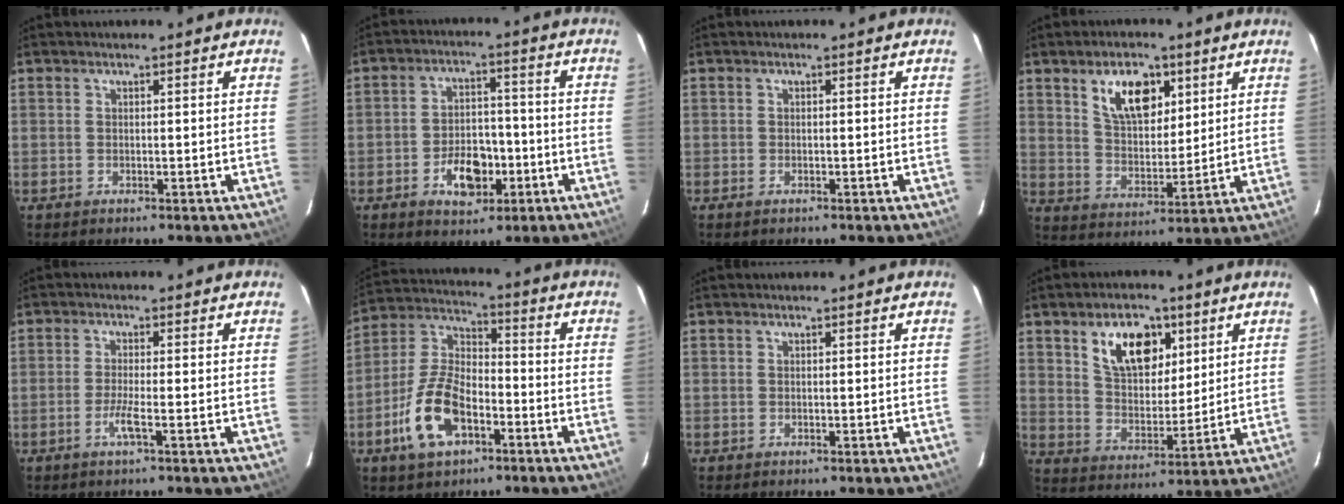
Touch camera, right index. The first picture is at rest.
{"total": 9.0, "force": [-3.8, 5.6, 5.9], "torque": [-0.113, 0.015, -0.050]}
{"total": 0.9, "force": [-0.6, 0.4, 0.5], "torque": [-0.010, -0.002, -0.012]}
{"total": 10.7, "force": [5.2, 5.8, 7.2], "torque": [-0.121, 0.011, 0.099]}
{"total": 3.1, "force": [-1.6, -0.3, 2.6], "torque": [-0.055, -0.006, -0.034]}
{"total": 13.5, "force": [-6.2, 7.2, 9.6], "torque": [-0.206, 0.014, -0.113]}
{"total": 0.0}
{"total": 12.3, "force": [5.9, 7.2, 8.0], "torque": [-0.136, 0.014, 0.111]}